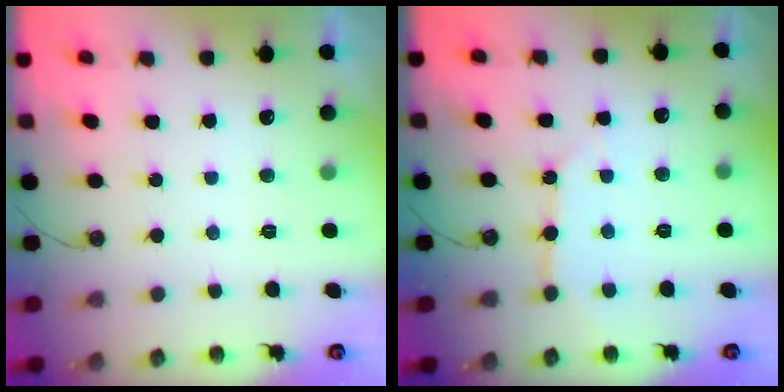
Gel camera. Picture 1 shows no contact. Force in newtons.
{"total": 5.4, "press": 5.4, "slide": 0.6}